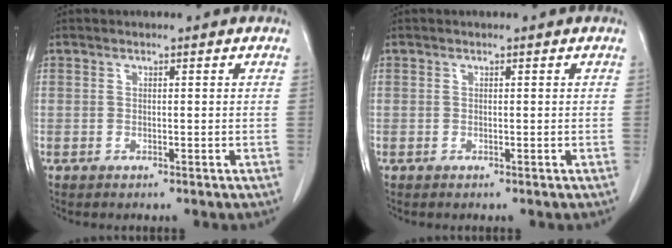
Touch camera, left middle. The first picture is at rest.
{"total": 0.0}